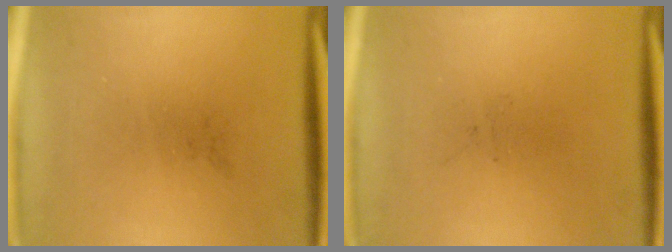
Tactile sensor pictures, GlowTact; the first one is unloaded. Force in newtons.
{"total": 0.0}